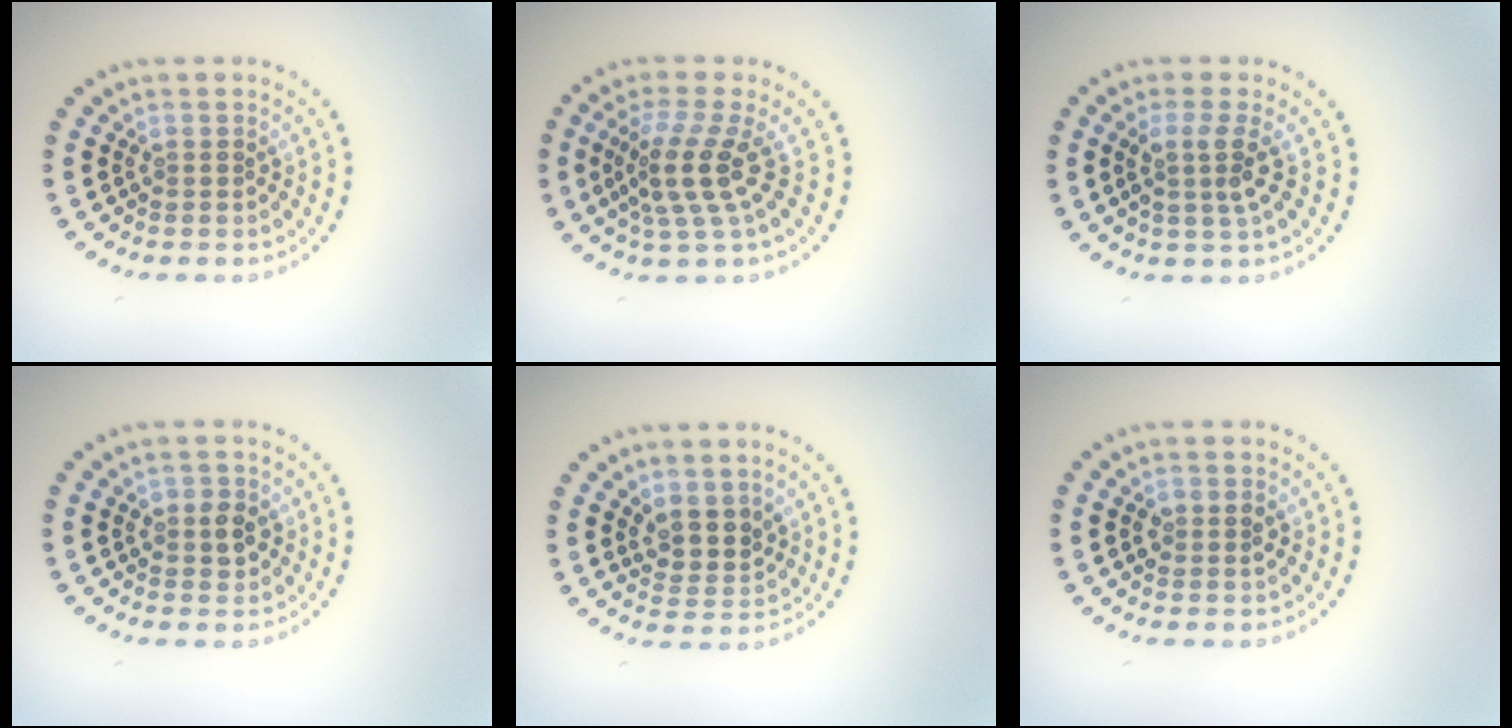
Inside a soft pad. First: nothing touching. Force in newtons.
{"total": 3.9, "press": 2.7, "slide": 2.8}
{"total": 2.6, "press": 2.0, "slide": 1.7}
{"total": 2.0, "press": 1.9, "slide": 0.4}
{"total": 2.7, "press": 2.3, "slide": 1.4}
{"total": 1.5, "press": 1.5, "slide": 0.3}